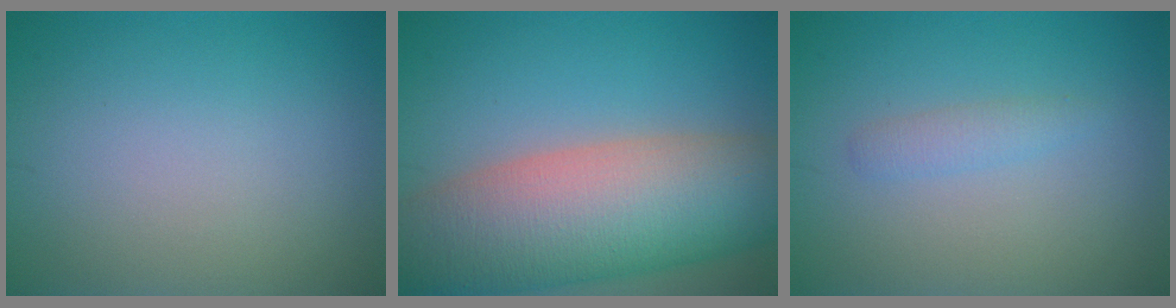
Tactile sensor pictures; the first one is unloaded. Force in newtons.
{"total": 14.1, "press": 14.1, "slide": 0.7}
{"total": 1.3, "press": 1.3, "slide": 0.0}